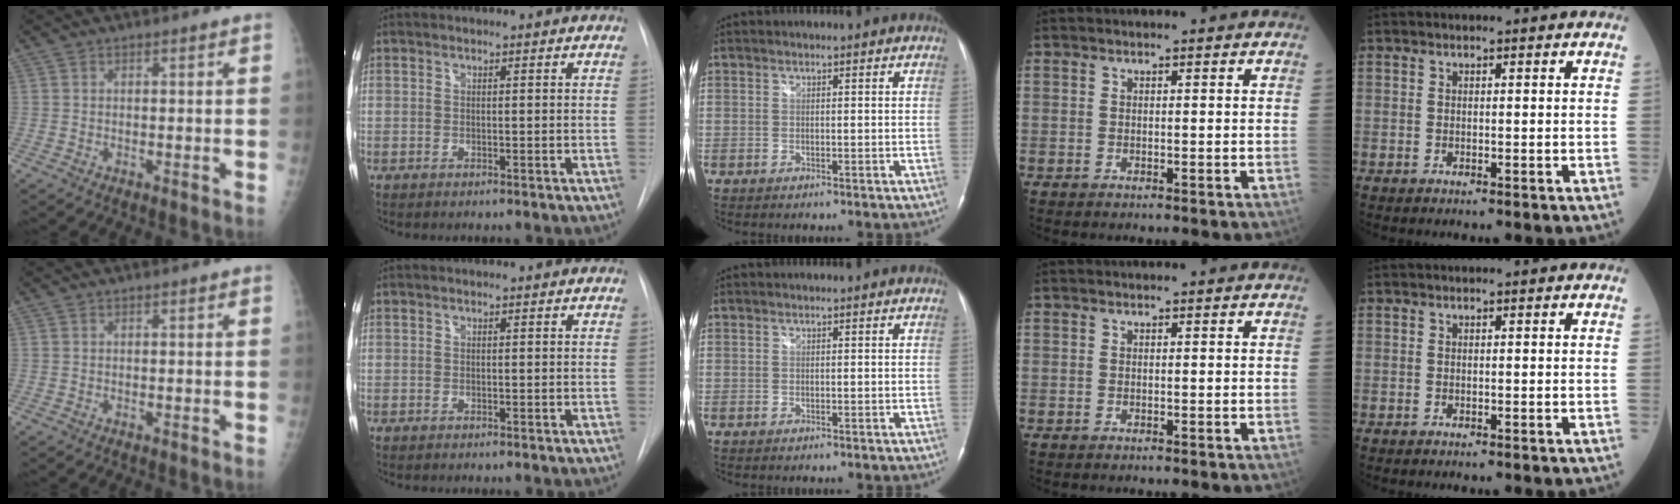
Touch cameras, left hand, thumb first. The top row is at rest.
{}